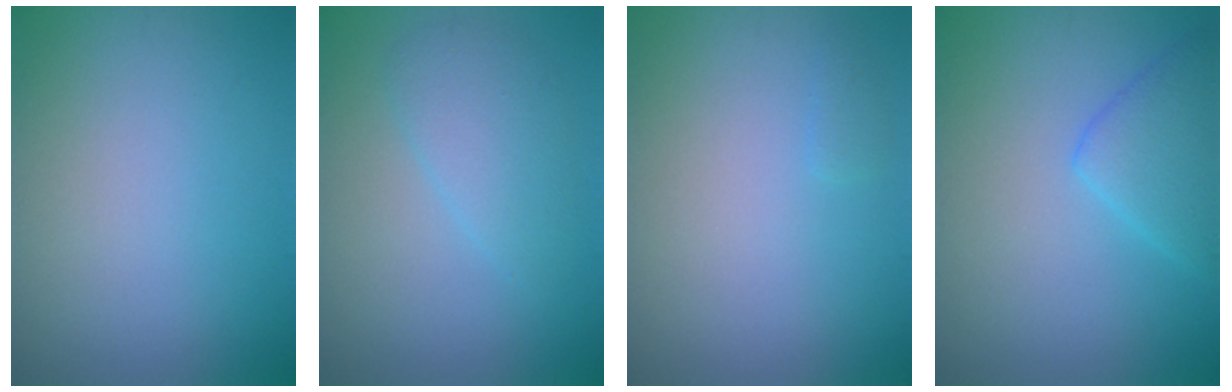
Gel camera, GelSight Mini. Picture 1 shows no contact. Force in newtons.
{"total": 2.9, "press": 2.9, "slide": 0.2}
{"total": 0.6, "press": 0.6, "slide": 0.1}
{"total": 3.2, "press": 3.2, "slide": 0.2}